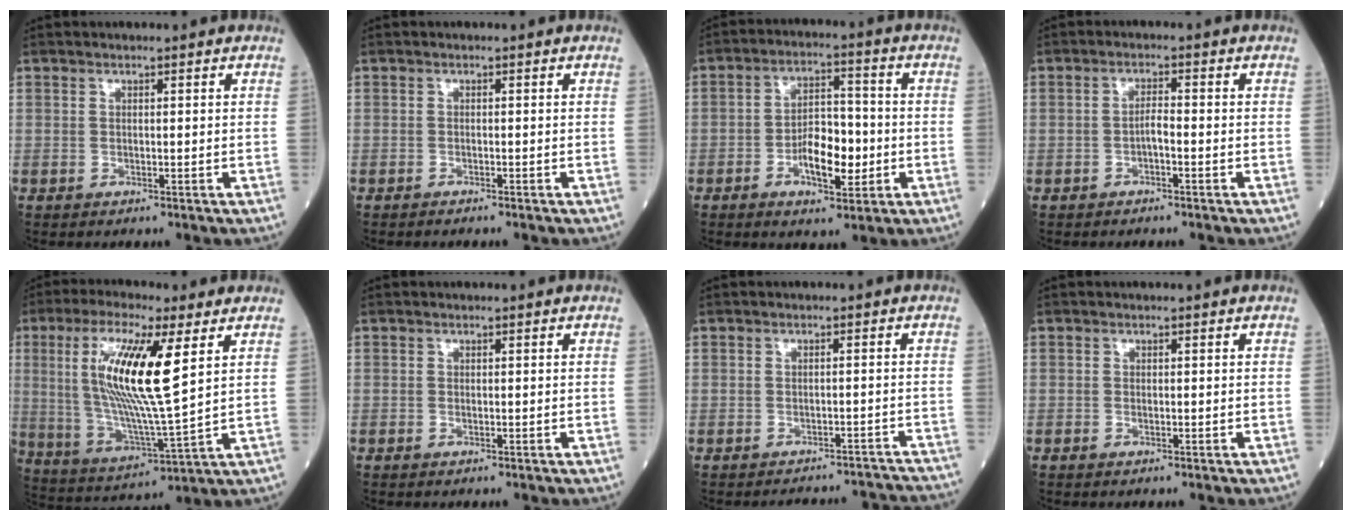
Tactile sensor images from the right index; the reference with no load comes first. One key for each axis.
{"total": 1.0, "fx": -0.9, "fy": -0.1, "fz": 0.5, "tx": -0.009, "ty": 0.001, "tz": -0.010}
{"total": 8.2, "fx": -2.2, "fy": 3.4, "fz": 7.1, "tx": -0.128, "ty": 0.009, "tz": -0.033}
{"total": 1.9, "fx": -0.7, "fy": 0.4, "fz": 1.7, "tx": -0.028, "ty": 0.003, "tz": -0.014}
{"total": 16.0, "fx": 4.5, "fy": 1.3, "fz": 15.3, "tx": -0.315, "ty": -0.007, "tz": 0.084}
{"total": 0.0}
{"total": 9.2, "fx": -9.1, "fy": 1.4, "fz": 0.2, "tx": 0.008, "ty": 0.023, "tz": -0.093}
{"total": 0.0}